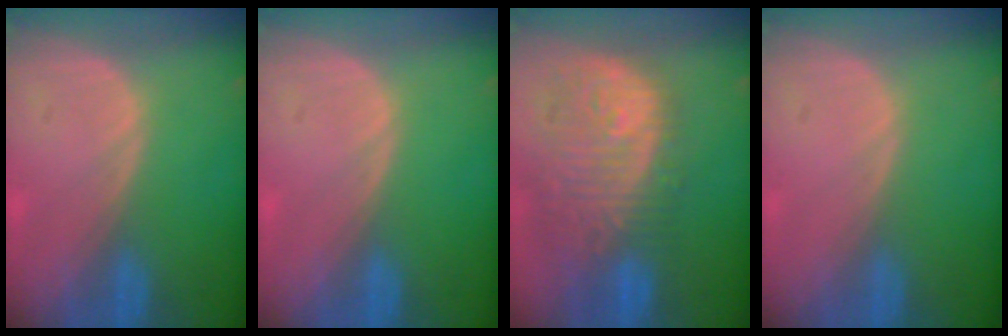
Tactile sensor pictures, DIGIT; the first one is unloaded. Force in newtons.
{"total": 0.0}
{"total": 12.1, "press": 10.8, "slide": 5.5}
{"total": 0.0}